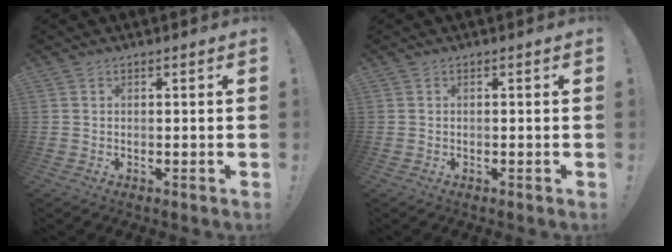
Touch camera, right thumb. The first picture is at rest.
{"total": 0.0}